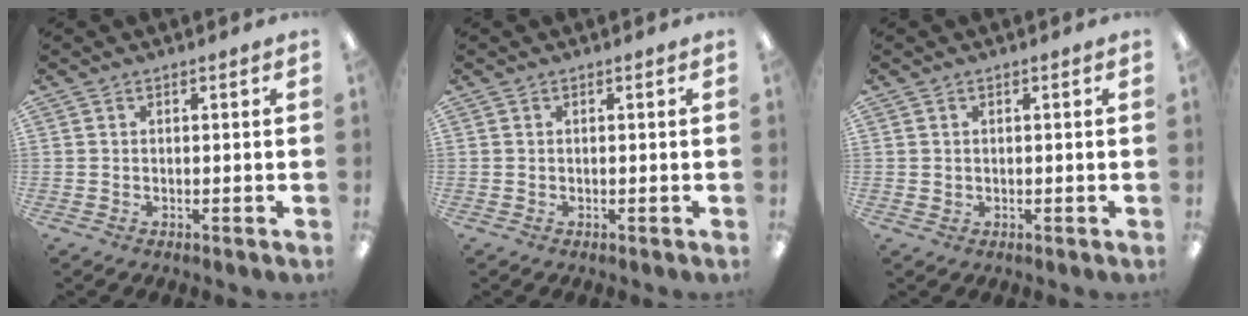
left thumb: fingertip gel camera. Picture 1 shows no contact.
{"total": 0.0}
{"total": 0.9, "force": [0.5, 0.7, 0.0], "torque": [0.007, 0.001, 0.007]}